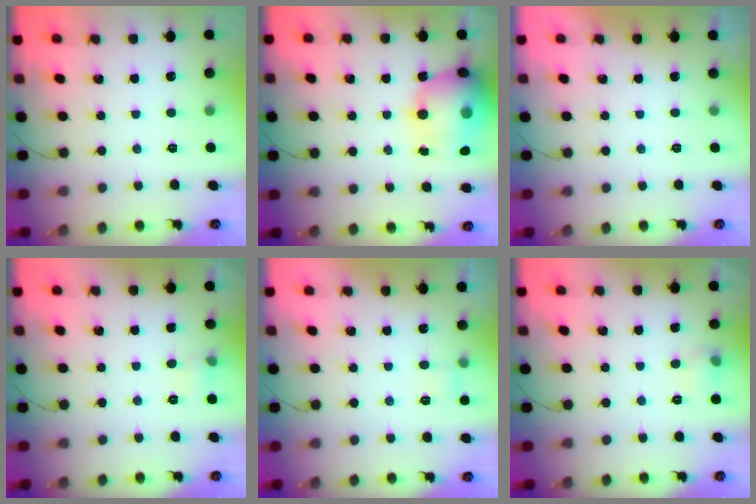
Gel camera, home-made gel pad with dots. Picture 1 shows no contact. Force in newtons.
{"total": 22.0, "press": 21.6, "slide": 4.2}
{"total": 0.0}
{"total": 4.8, "press": 4.6, "slide": 1.5}
{"total": 2.6, "press": 2.4, "slide": 1.0}
{"total": 5.9, "press": 5.8, "slide": 1.3}